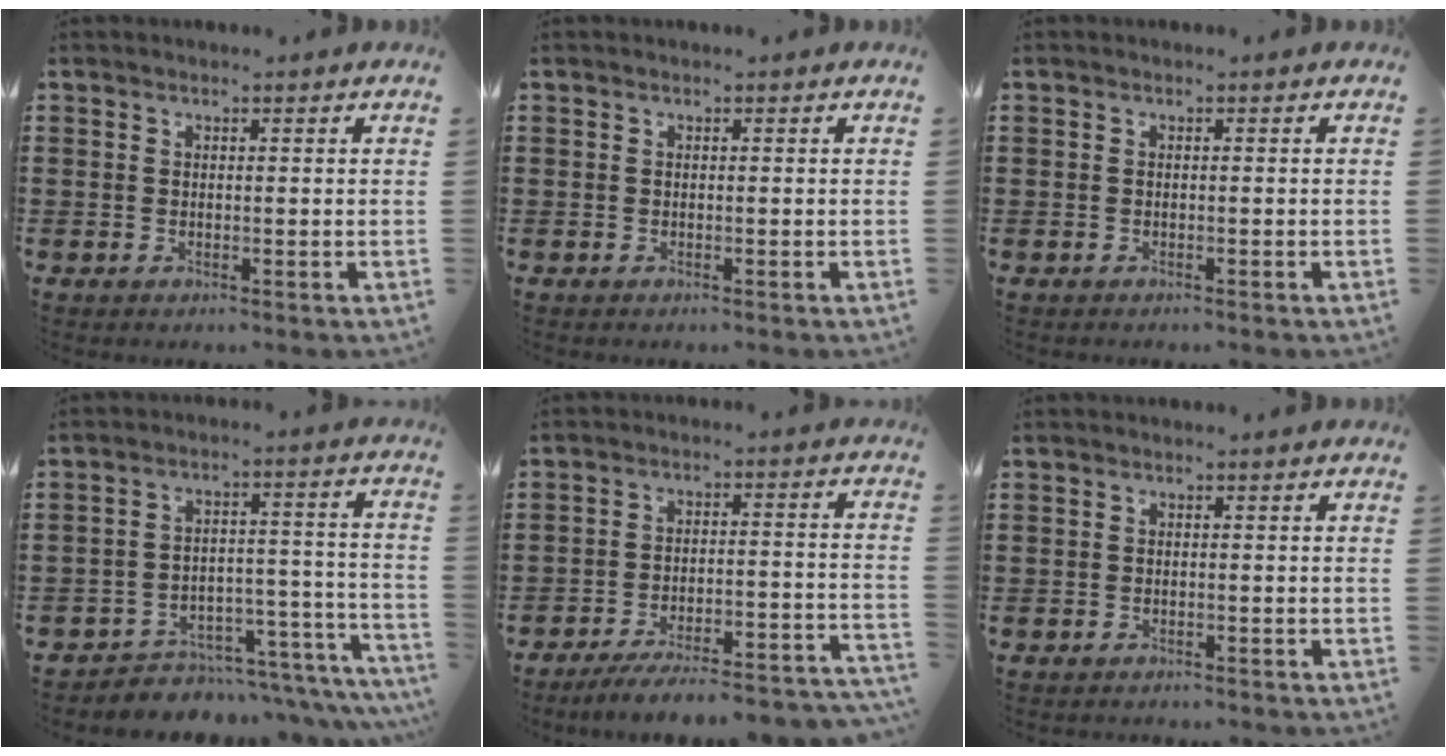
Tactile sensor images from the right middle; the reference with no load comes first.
{"total": 0.5, "force": [0.5, -0.2, 0.1], "torque": [0.001, 0.000, 0.011]}
{"total": 0.0}
{"total": 4.0, "force": [-3.7, 1.5, 0.8], "torque": [-0.017, 0.007, -0.074]}
{"total": 5.5, "force": [-5.0, 0.0, 2.4], "torque": [-0.032, -0.005, -0.094]}
{"total": 0.0}